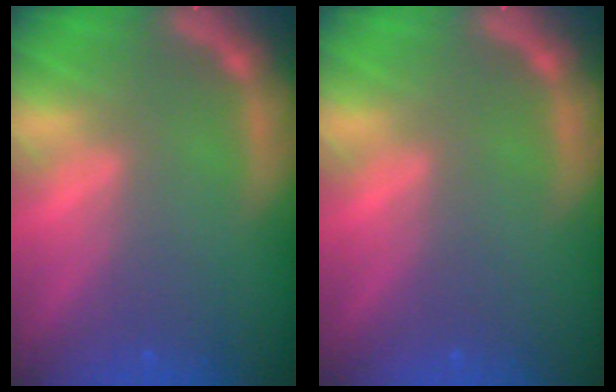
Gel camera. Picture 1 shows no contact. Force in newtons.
{"total": 0.0}